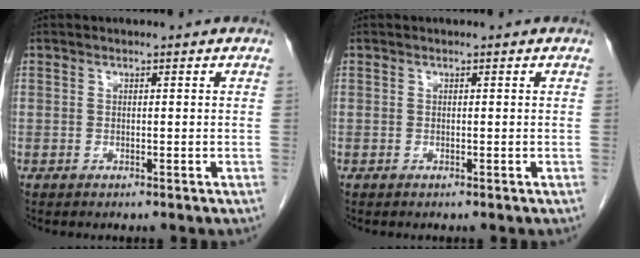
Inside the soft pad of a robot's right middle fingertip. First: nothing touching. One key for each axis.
{"total": 0.0}